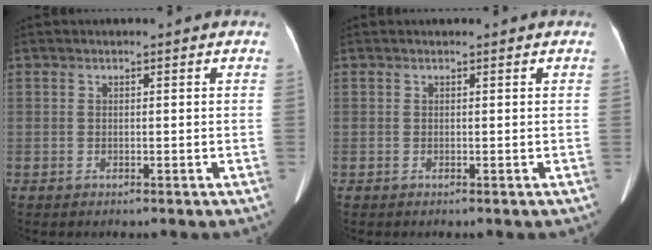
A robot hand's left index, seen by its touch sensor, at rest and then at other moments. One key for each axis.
{"total": 0.0}